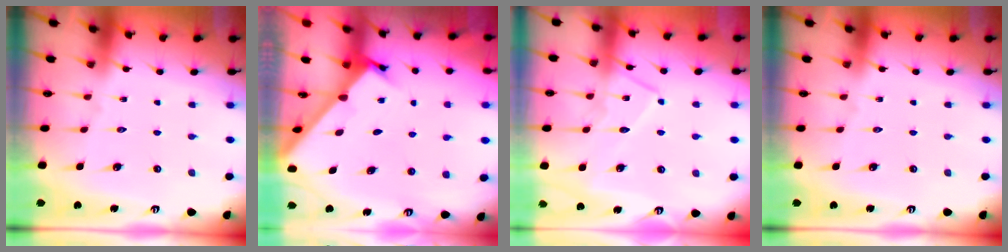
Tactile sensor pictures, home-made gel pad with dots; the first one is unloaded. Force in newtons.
{"total": 2.1, "press": 2.1, "slide": 0.2}
{"total": 11.2, "press": 11.2, "slide": 0.8}
{"total": 0.0}